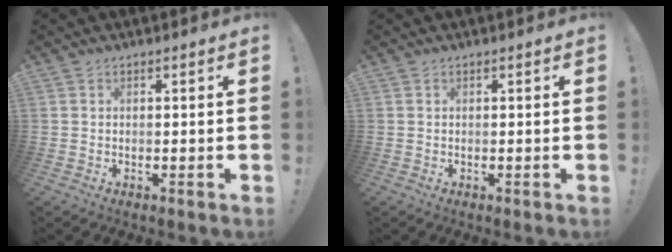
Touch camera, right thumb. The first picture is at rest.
{"total": 0.0}